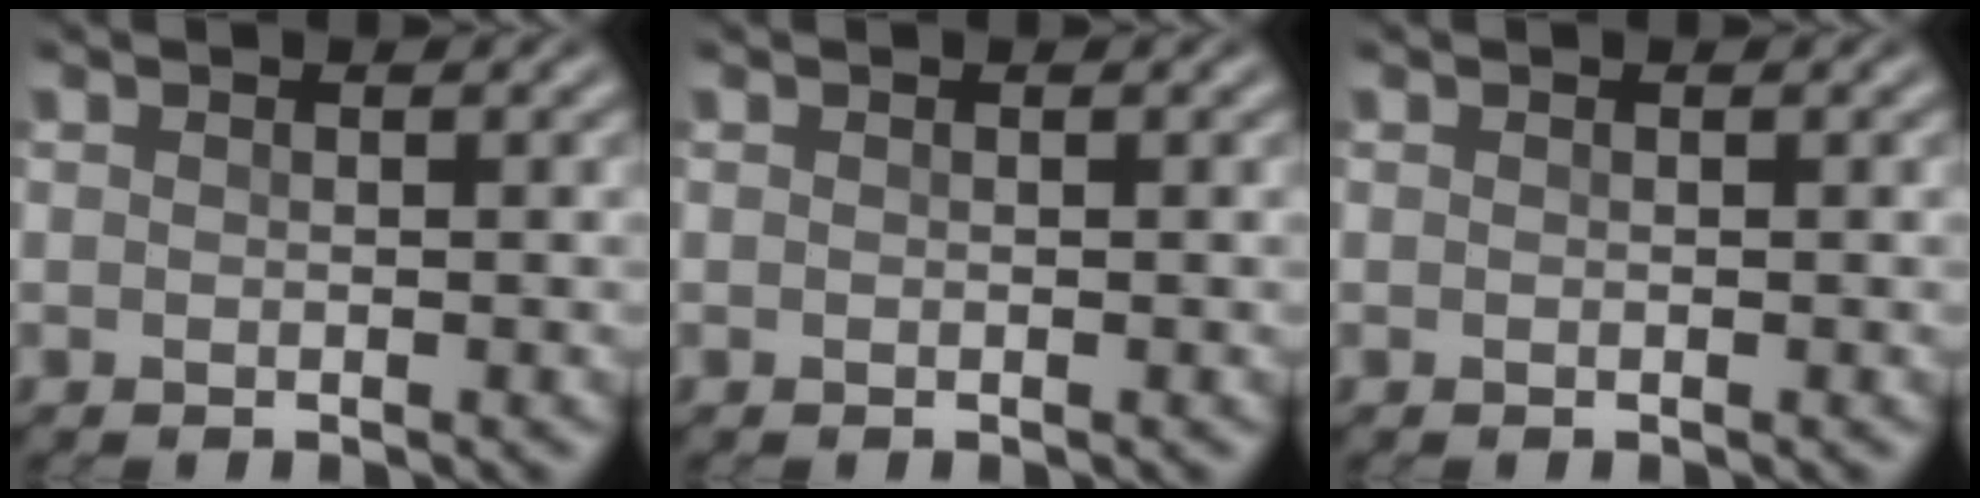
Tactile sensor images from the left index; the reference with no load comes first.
{"total": 0.0}
{"total": 0.0}